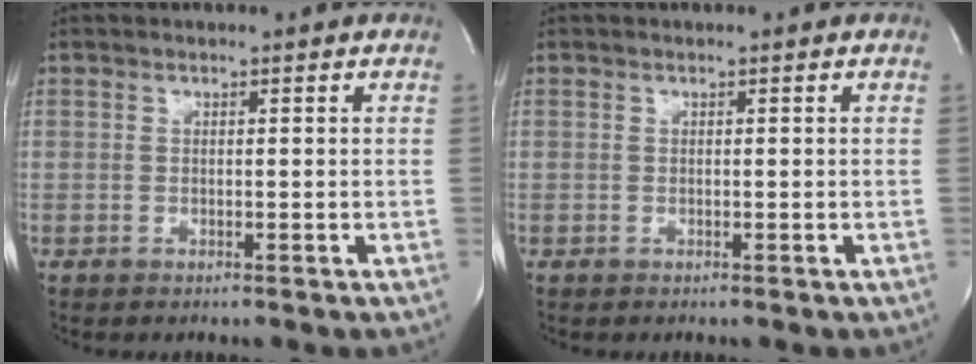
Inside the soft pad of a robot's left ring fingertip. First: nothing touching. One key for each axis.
{"total": 0.0}